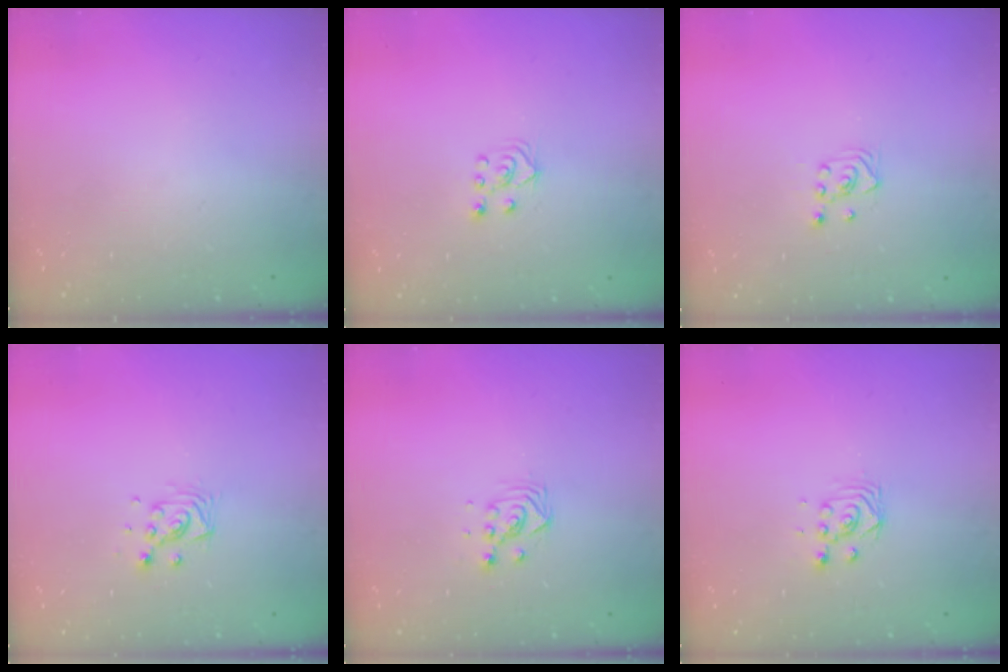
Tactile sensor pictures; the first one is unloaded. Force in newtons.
{"total": 4.1, "press": 4.1, "slide": 0.7}
{"total": 3.0, "press": 2.6, "slide": 1.5}
{"total": 6.3, "press": 6.3, "slide": 0.3}
{"total": 3.3, "press": 3.3, "slide": 0.2}
{"total": 2.8, "press": 2.8, "slide": 0.3}